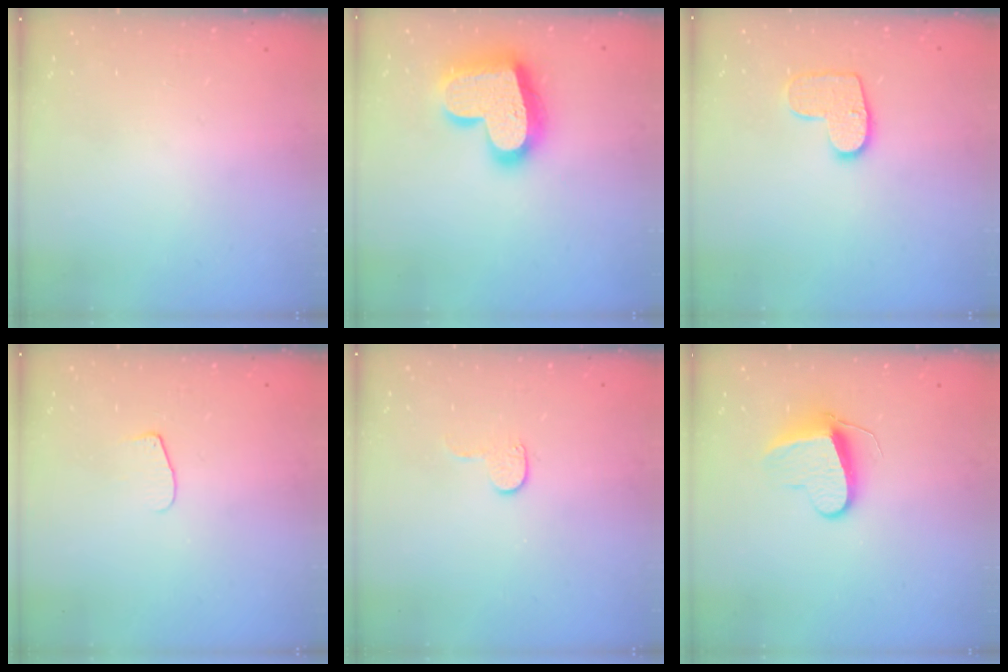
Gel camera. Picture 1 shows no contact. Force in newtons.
{"total": 21.7, "press": 21.6, "slide": 1.5}
{"total": 10.0, "press": 10.0, "slide": 0.5}
{"total": 6.2, "press": 6.2, "slide": 0.7}
{"total": 4.1, "press": 4.1, "slide": 0.4}
{"total": 10.3, "press": 10.2, "slide": 0.9}